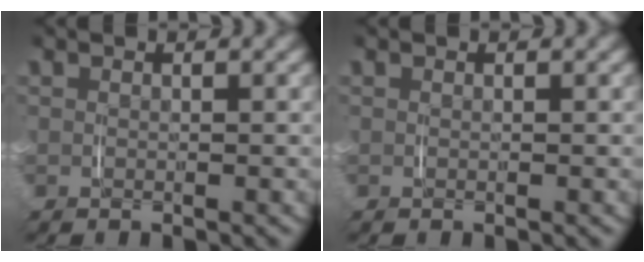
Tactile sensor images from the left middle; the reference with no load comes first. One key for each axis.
{"total": 0.0}